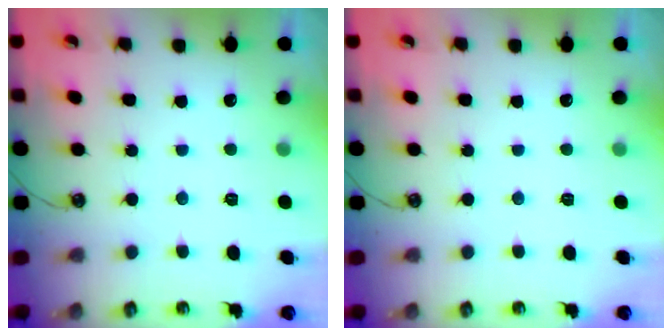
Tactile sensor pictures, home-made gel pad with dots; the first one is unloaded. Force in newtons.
{"total": 0.0}